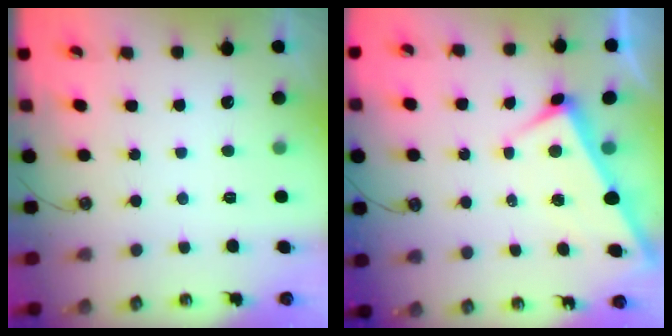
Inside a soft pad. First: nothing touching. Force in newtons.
{"total": 2.9, "press": 2.9, "slide": 0.6}